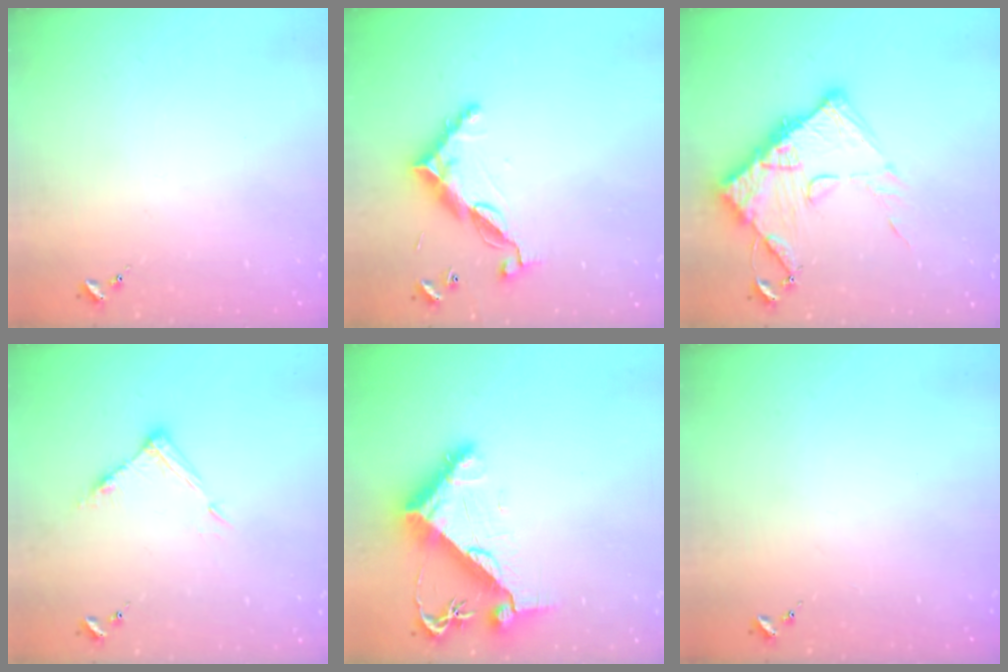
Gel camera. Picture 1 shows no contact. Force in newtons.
{"total": 9.9, "press": 9.9, "slide": 0.4}
{"total": 14.5, "press": 14.5, "slide": 1.4}
{"total": 8.0, "press": 8.0, "slide": 0.4}
{"total": 10.3, "press": 10.2, "slide": 1.5}
{"total": 0.0}